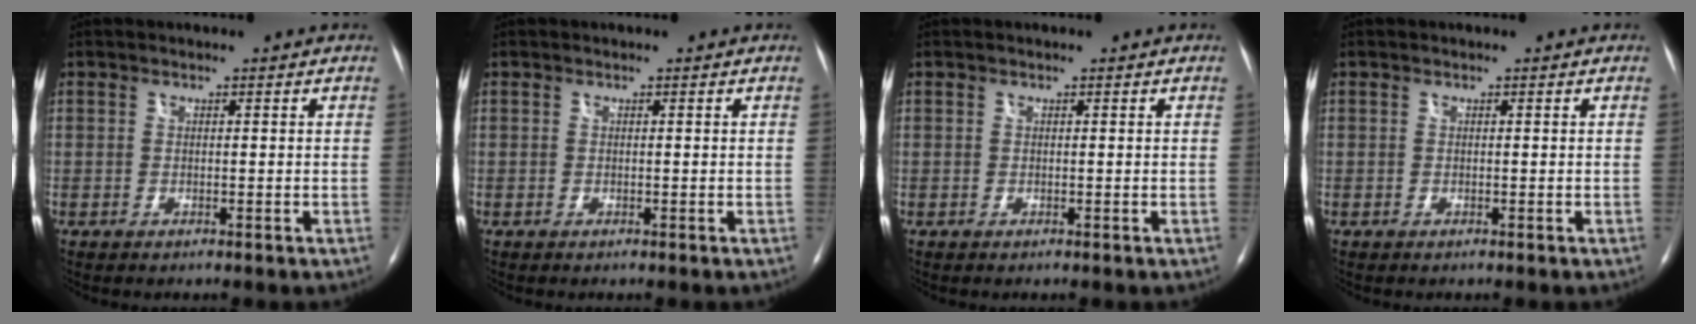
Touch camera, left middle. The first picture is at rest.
{"total": 0.0}
{"total": 0.0}
{"total": 0.0}